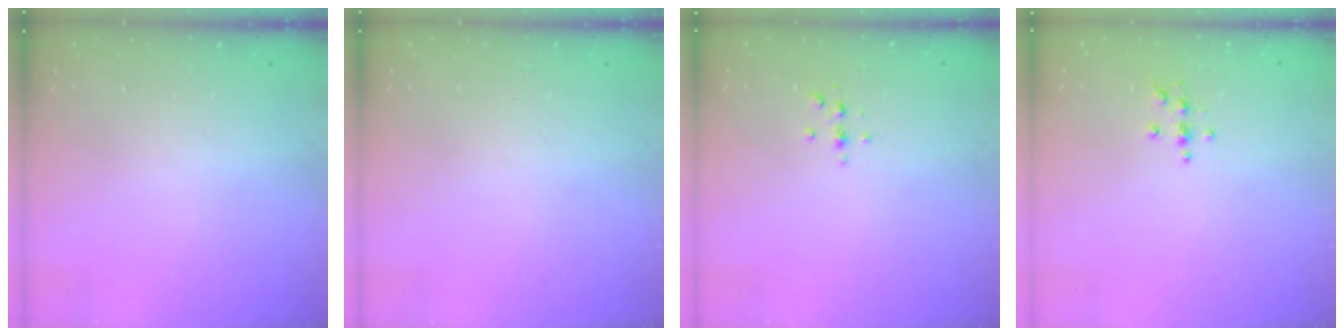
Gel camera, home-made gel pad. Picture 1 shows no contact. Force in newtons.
{"total": 0.0}
{"total": 2.3, "press": 2.2, "slide": 0.2}
{"total": 4.3, "press": 4.3, "slide": 0.5}